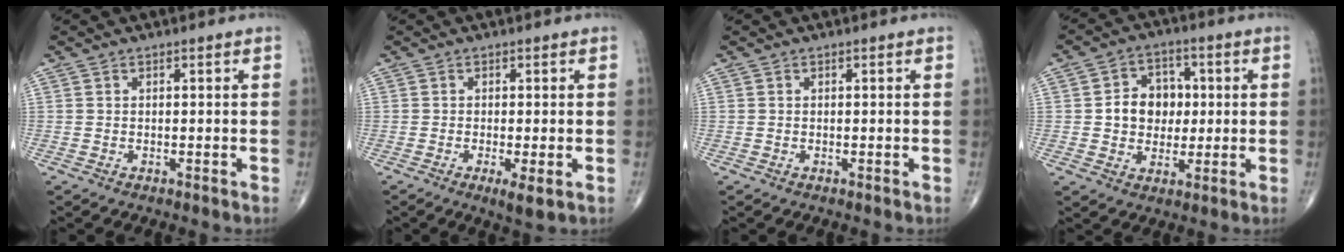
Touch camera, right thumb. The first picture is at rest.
{"total": 3.4, "force": [-1.1, 0.6, 3.1], "torque": [-0.056, -0.011, -0.020]}
{"total": 0.0}
{"total": 9.0, "force": [0.6, 7.4, 5.2], "torque": [-0.037, 0.013, 0.006]}